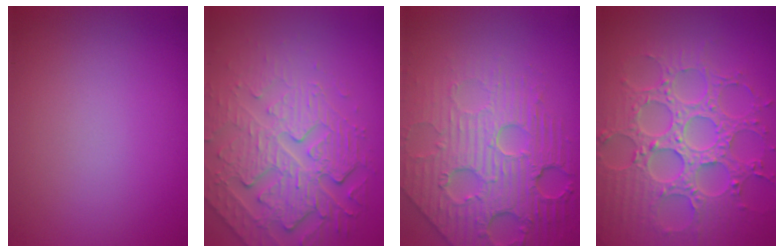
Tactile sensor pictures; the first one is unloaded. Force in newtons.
{"total": 5.2, "press": 4.7, "slide": 2.2}
{"total": 8.6, "press": 5.9, "slide": 6.2}
{"total": 8.3, "press": 6.5, "slide": 5.1}